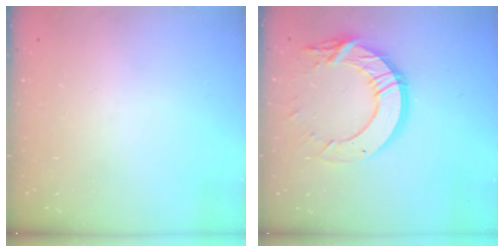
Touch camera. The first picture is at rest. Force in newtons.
{"total": 15.4, "press": 15.3, "slide": 1.3}